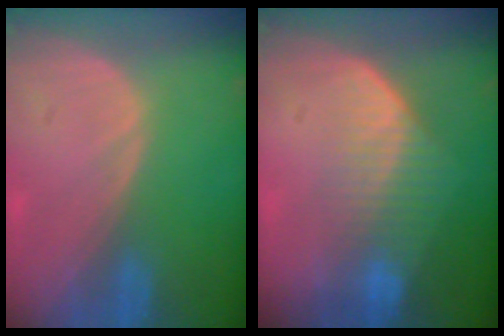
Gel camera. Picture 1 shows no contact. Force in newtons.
{"total": 7.2, "press": 6.1, "slide": 3.8}